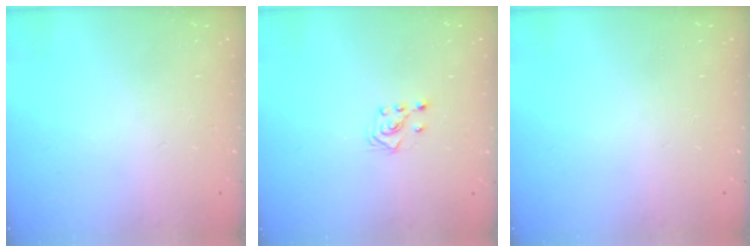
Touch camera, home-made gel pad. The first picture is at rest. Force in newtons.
{"total": 3.1, "press": 3.0, "slide": 1.0}
{"total": 0.0}